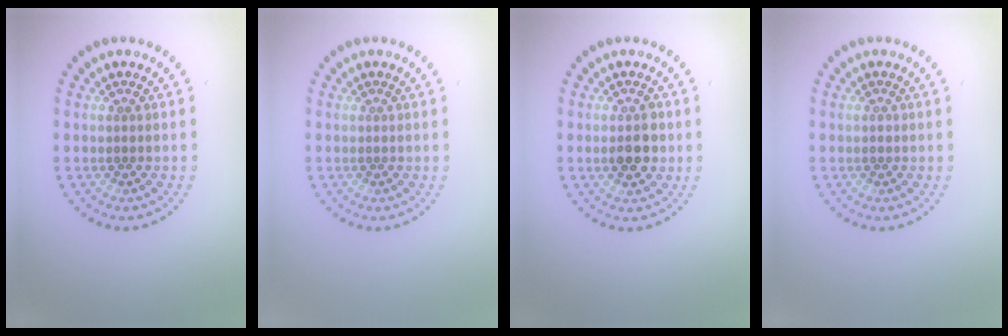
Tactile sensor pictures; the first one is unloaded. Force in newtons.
{"total": 0.0}
{"total": 2.7, "press": 2.7, "slide": 0.2}
{"total": 0.8, "press": 0.7, "slide": 0.2}